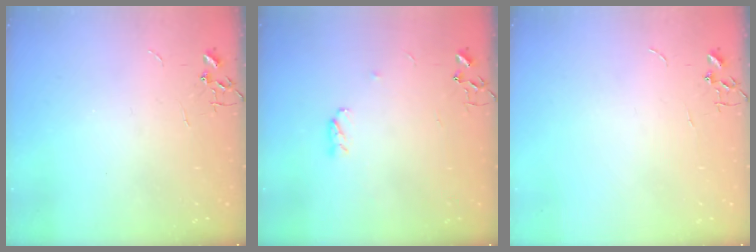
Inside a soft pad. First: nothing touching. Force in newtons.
{"total": 3.8, "press": 3.8, "slide": 0.6}
{"total": 0.0}